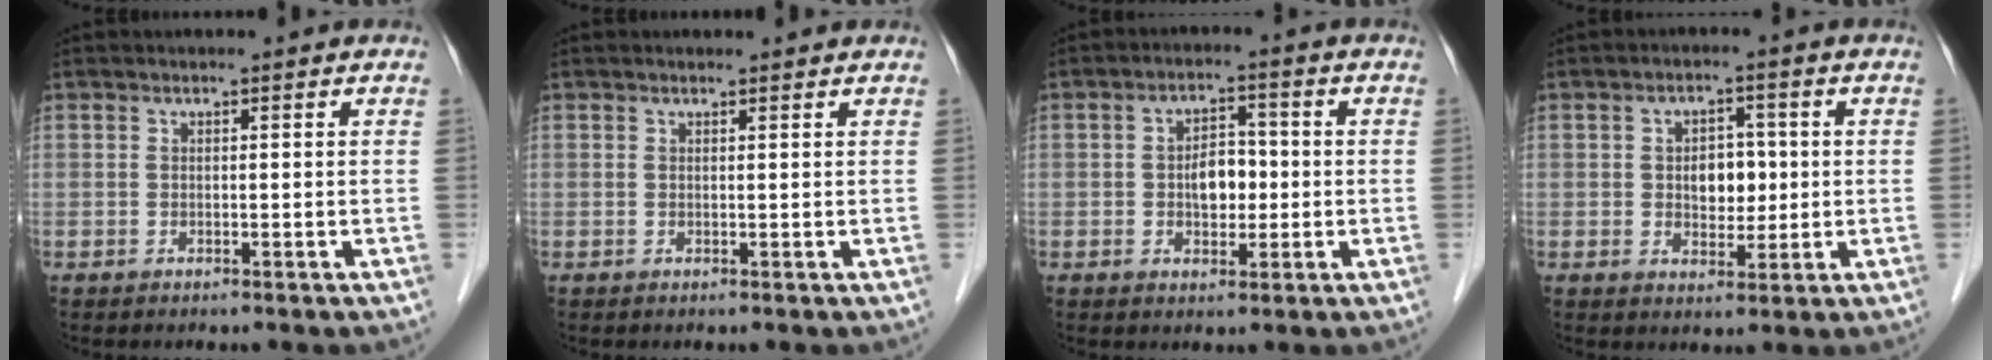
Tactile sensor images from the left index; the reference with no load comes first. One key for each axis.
{"total": 1.4, "fx": 1.4, "fy": 0.2, "fz": 0.1, "tx": -0.011, "ty": 0.005, "tz": 0.015}
{"total": 4.8, "fx": -0.5, "fy": 3.0, "fz": 3.8, "tx": -0.063, "ty": 0.010, "tz": -0.008}
{"total": 4.8, "fx": 0.2, "fy": 3.3, "fz": 3.5, "tx": -0.052, "ty": 0.009, "tz": 0.007}